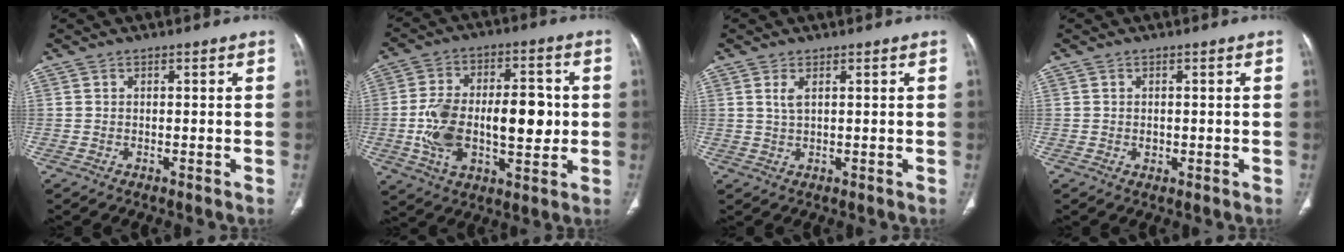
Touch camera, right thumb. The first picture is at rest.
{"total": 18.8, "force": [-1.1, 10.0, 15.8], "torque": [-0.259, 0.025, -0.009]}
{"total": 2.1, "force": [0.9, 0.8, 1.7], "torque": [-0.042, -0.001, 0.024]}
{"total": 1.2, "force": [-0.1, 0.9, 0.7], "torque": [-0.009, 0.000, 0.001]}